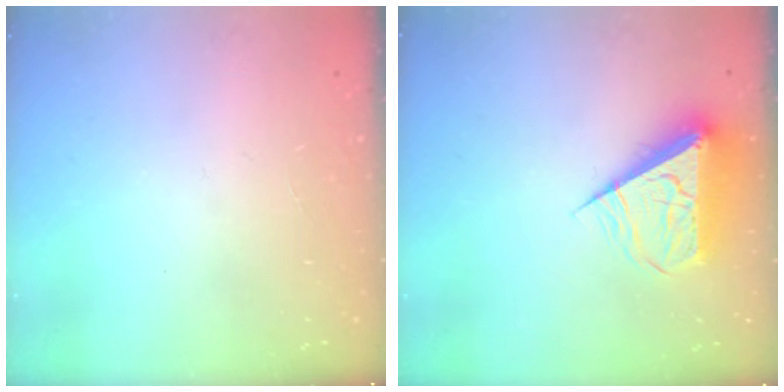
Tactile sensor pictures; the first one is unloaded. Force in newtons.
{"total": 9.2, "press": 9.2, "slide": 0.3}